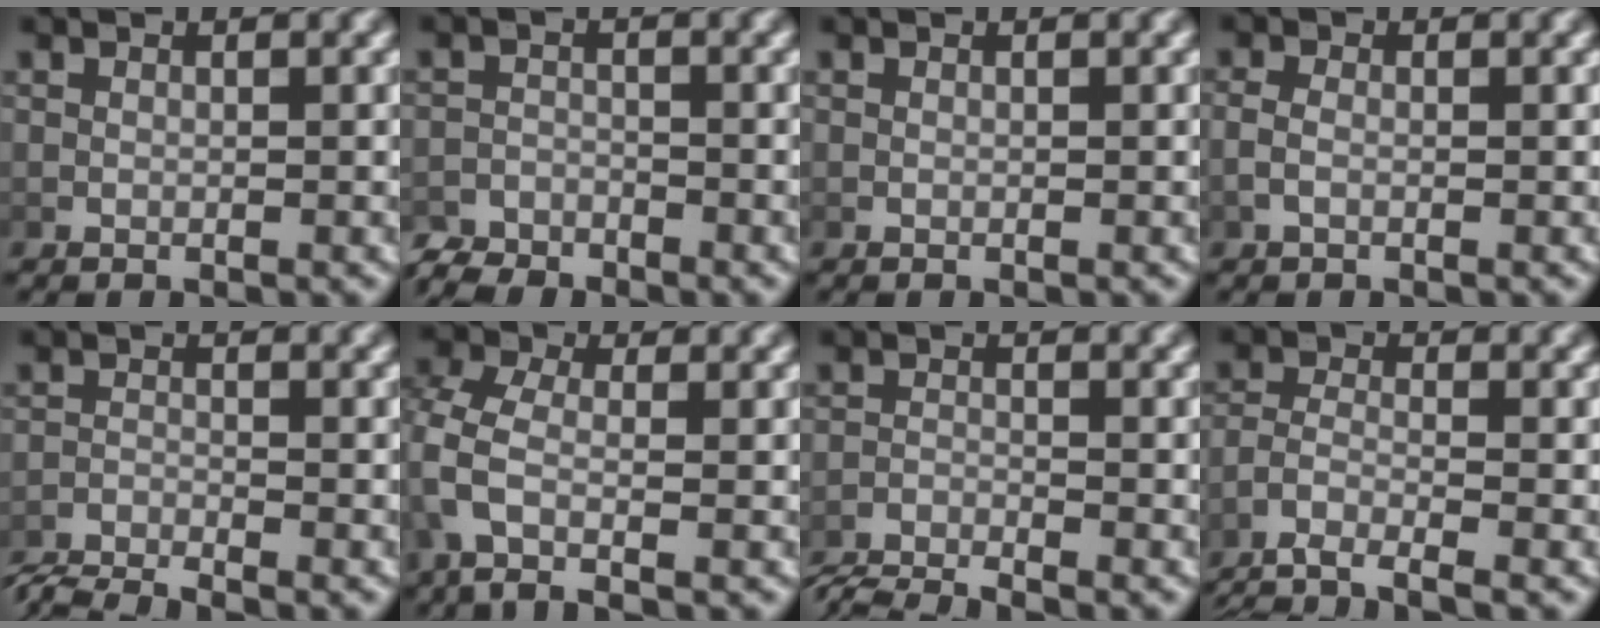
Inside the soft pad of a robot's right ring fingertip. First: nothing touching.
{"total": 3.0, "force": [-2.8, 0.9, 0.1], "torque": [0.000, -0.012, -0.051]}
{"total": 0.0}
{"total": 1.3, "force": [-0.2, 0.8, 1.0], "torque": [-0.029, -0.005, -0.002]}
{"total": 3.9, "force": [-3.8, 0.8, 0.7], "torque": [-0.010, -0.013, -0.064]}
{"total": 3.8, "force": [-0.6, 2.1, 3.1], "torque": [-0.087, -0.015, -0.005]}
{"total": 4.4, "force": [-4.2, 0.9, 0.8], "torque": [-0.012, -0.015, -0.070]}
{"total": 5.8, "force": [-4.4, 2.3, 3.1], "torque": [-0.076, -0.025, -0.062]}